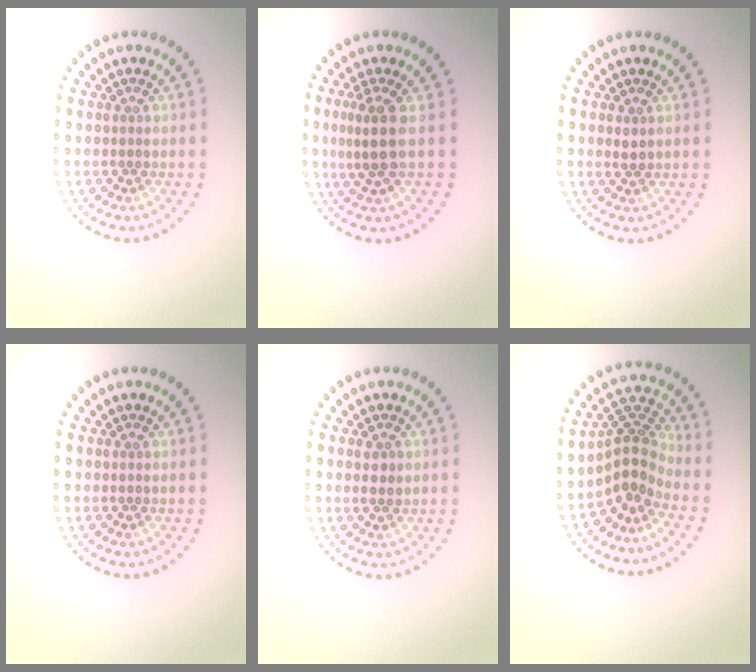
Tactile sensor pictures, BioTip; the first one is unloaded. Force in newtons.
{"total": 2.8, "press": 2.1, "slide": 1.9}
{"total": 0.7, "press": 0.7, "slide": 0.1}
{"total": 0.0}
{"total": 1.4, "press": 1.3, "slide": 0.2}
{"total": 4.0, "press": 2.9, "slide": 2.7}